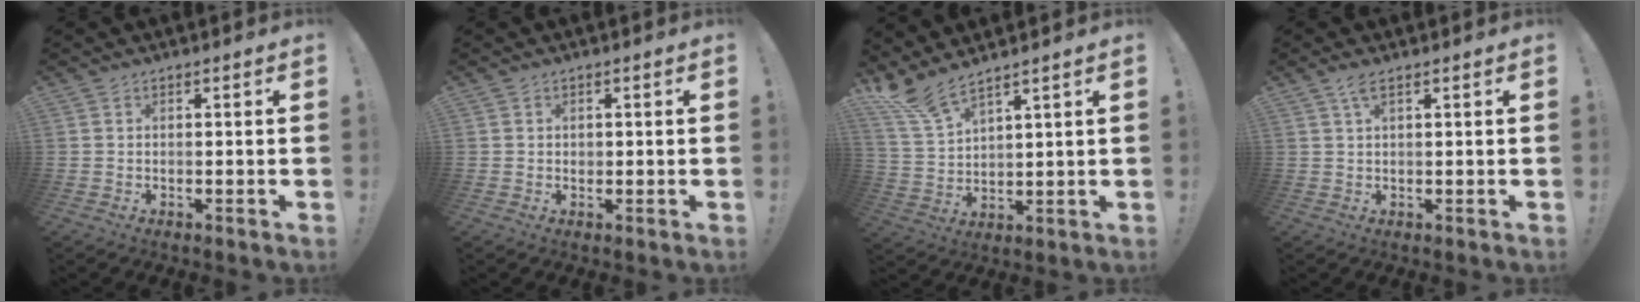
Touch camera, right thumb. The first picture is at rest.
{"total": 0.8, "force": [0.2, 0.8, 0.1], "torque": [0.001, 0.000, 0.002]}
{"total": 8.1, "force": [7.1, 1.4, 3.6], "torque": [-0.084, -0.041, 0.137]}
{"total": 2.6, "force": [1.4, 0.5, 2.2], "torque": [-0.043, 0.000, 0.023]}